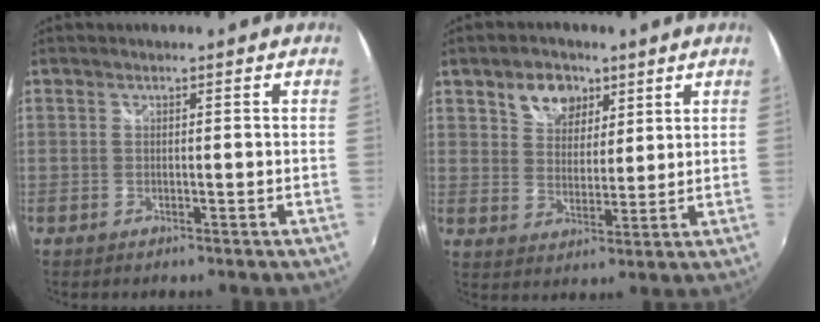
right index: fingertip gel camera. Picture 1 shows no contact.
{"total": 7.6, "force": [4.4, 5.2, 3.3], "torque": [-0.054, 0.017, 0.078]}